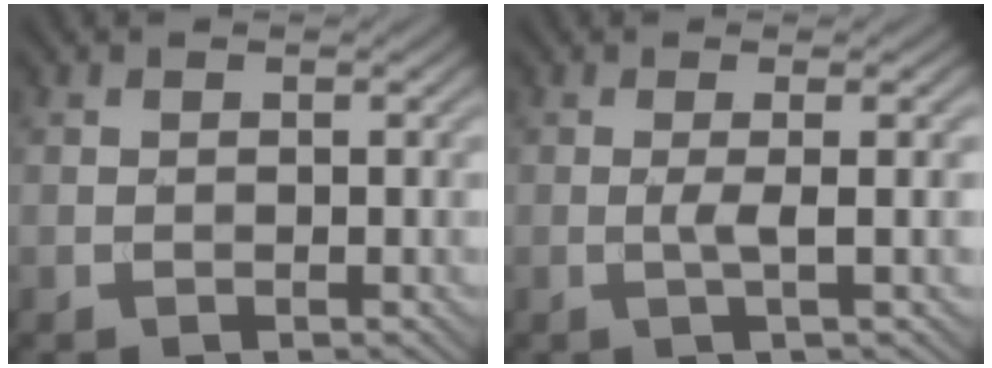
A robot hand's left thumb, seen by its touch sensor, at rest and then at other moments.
{"total": 3.5, "force": [-0.1, 0.4, 3.5], "torque": [-0.058, 0.006, -0.008]}